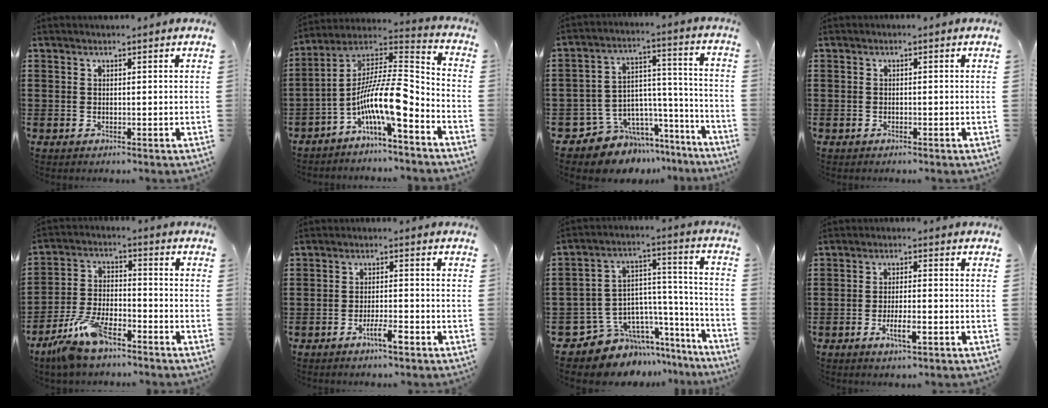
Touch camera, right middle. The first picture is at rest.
{"total": 11.3, "force": [-5.2, 1.8, 9.9], "torque": [-0.217, -0.027, -0.114]}
{"total": 7.7, "force": [-6.3, 4.4, -0.2], "torque": [-0.006, 0.009, -0.115]}
{"total": 0.0}
{"total": 8.8, "force": [-6.6, 2.9, 5.0], "torque": [-0.115, 0.005, -0.129]}
{"total": 3.5, "force": [-2.3, 0.7, 2.6], "torque": [-0.048, 0.003, -0.044]}
{"total": 8.4, "force": [-6.3, 5.5, 1.2], "torque": [-0.043, -0.004, -0.111]}
{"total": 3.8, "force": [-1.8, 0.7, 3.3], "torque": [-0.053, 0.003, -0.032]}